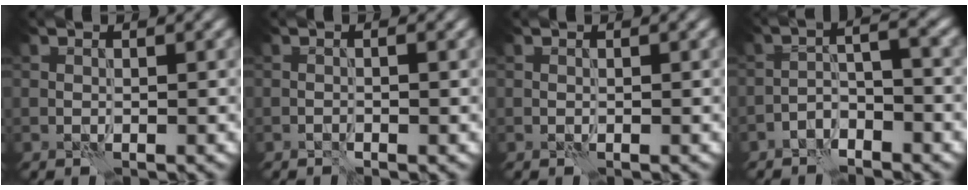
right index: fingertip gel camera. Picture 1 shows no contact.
{"total": 0.8, "force": [-0.4, 0.0, 0.7], "torque": [-0.011, 0.002, -0.009]}
{"total": 0.0}
{"total": 3.0, "force": [-2.2, 0.8, 1.8], "torque": [-0.031, 0.013, -0.048]}